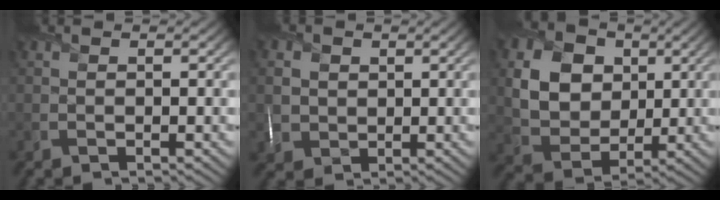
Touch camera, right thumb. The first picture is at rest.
{"total": 3.4, "force": [0.9, 3.1, 1.1], "torque": [-0.048, 0.001, 0.018]}
{"total": 9.8, "force": [2.2, 7.8, 5.6], "torque": [-0.139, -0.002, 0.029]}